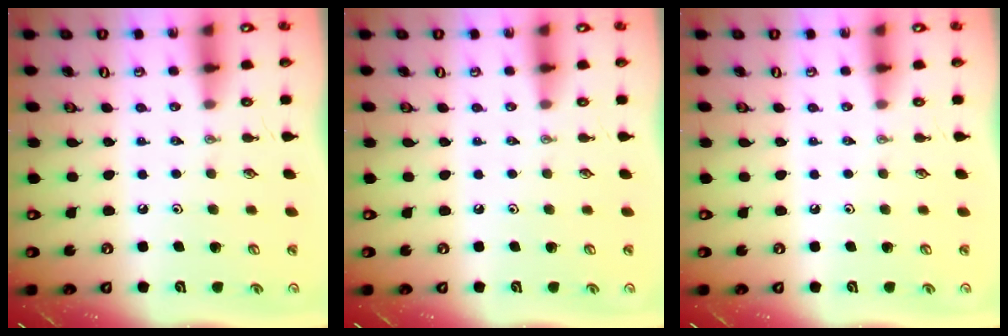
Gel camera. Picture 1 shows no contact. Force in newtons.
{"total": 0.0}
{"total": 0.0}